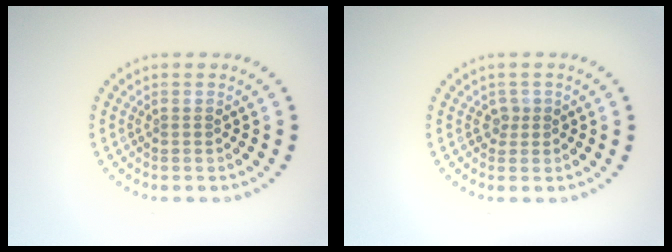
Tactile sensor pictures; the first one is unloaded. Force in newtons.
{"total": 1.1, "press": 0.9, "slide": 0.7}